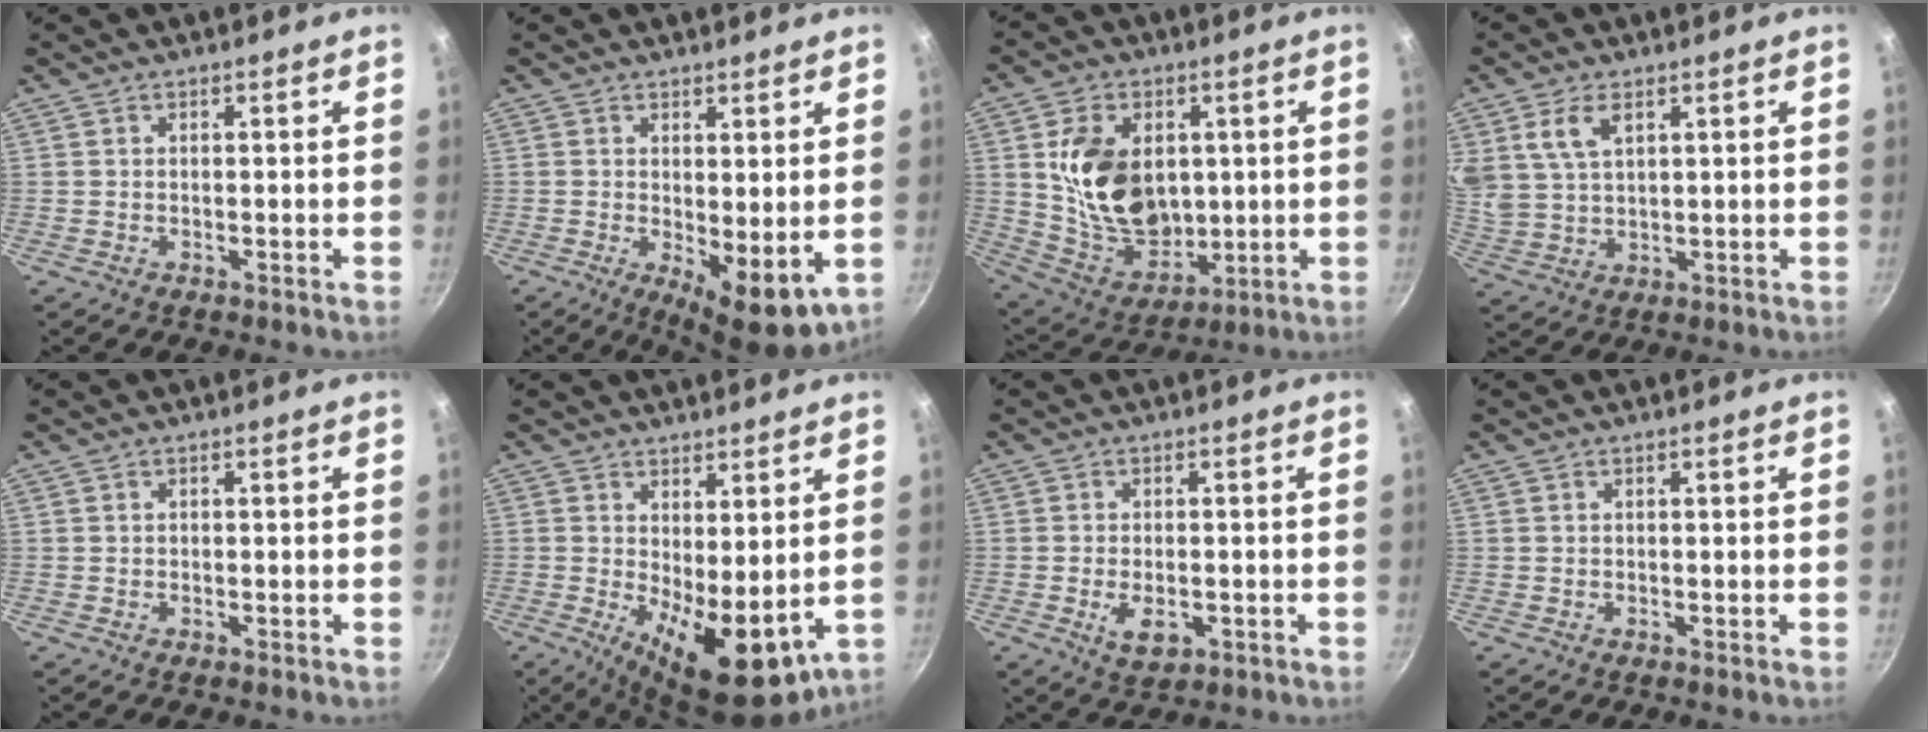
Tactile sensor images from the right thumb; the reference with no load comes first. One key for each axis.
{"total": 8.2, "fx": -0.1, "fy": 3.2, "fz": 7.5, "tx": -0.094, "ty": -0.018, "tz": 0.009}
{"total": 17.9, "fx": 2.6, "fy": 12.8, "fz": 12.3, "tx": -0.182, "ty": -0.020, "tz": 0.064}
{"total": 7.1, "fx": 3.3, "fy": 3.9, "fz": 4.9, "tx": -0.090, "ty": -0.013, "tz": 0.073}
{"total": 0.0}
{"total": 12.4, "fx": 0.2, "fy": 5.3, "fz": 11.2, "tx": -0.148, "ty": -0.023, "tz": 0.019}
{"total": 5.1, "fx": -1.4, "fy": 2.9, "fz": 4.0, "tx": -0.059, "ty": 0.000, "tz": -0.014}
{"total": 0.0}